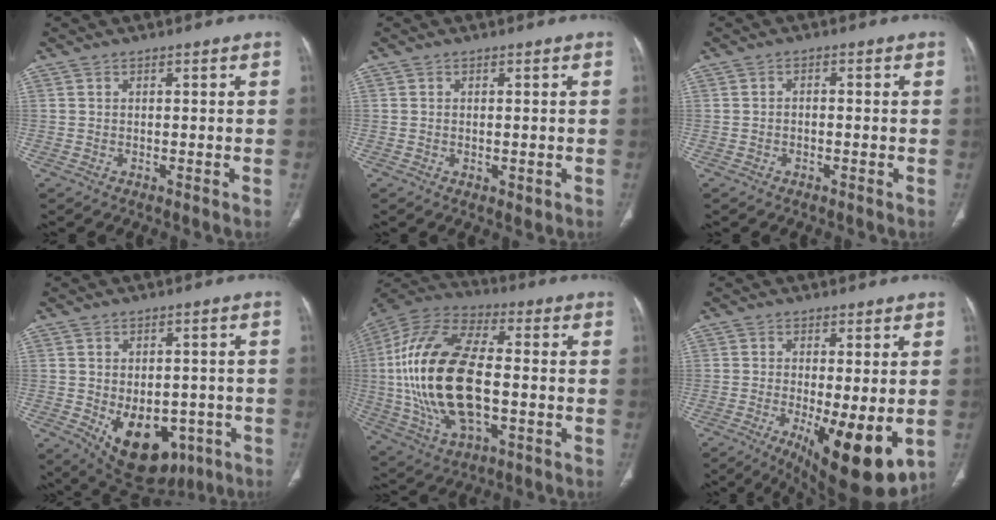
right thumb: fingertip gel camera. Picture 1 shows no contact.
{"total": 1.4, "force": [-0.2, 0.9, 1.1], "torque": [-0.019, -0.005, 0.002]}
{"total": 1.0, "force": [-0.4, 0.7, 0.7], "torque": [-0.009, 0.005, -0.007]}
{"total": 15.0, "force": [-5.1, 9.7, 10.2], "torque": [-0.123, 0.006, -0.048]}
{"total": 25.2, "force": [-1.4, 12.6, 21.8], "torque": [-0.454, 0.009, -0.024]}
{"total": 14.1, "force": [-3.7, 4.4, 12.9], "torque": [-0.178, -0.026, -0.040]}